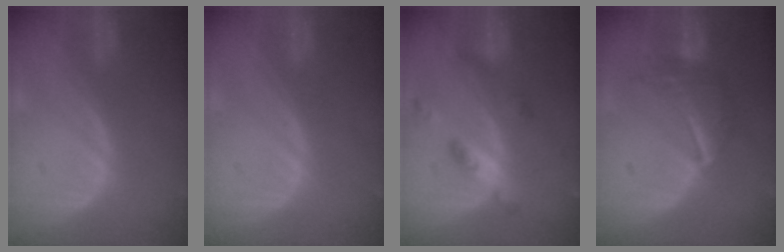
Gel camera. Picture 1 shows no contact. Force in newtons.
{"total": 0.0}
{"total": 6.0, "press": 5.2, "slide": 2.8}
{"total": 6.4, "press": 6.3, "slide": 1.5}